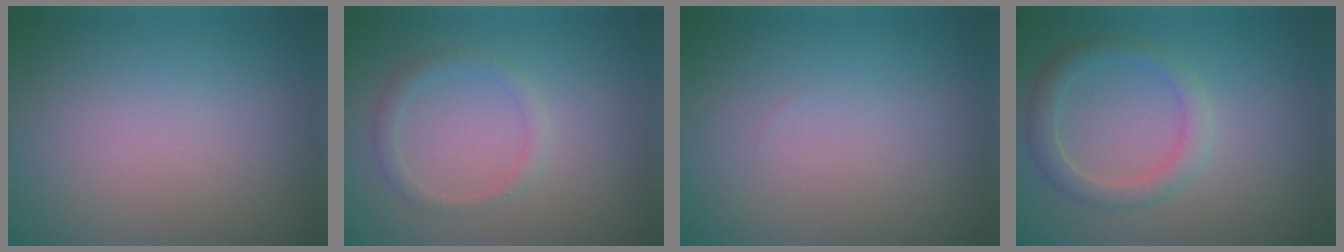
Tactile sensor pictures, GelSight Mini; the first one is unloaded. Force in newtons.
{"total": 1.4, "press": 1.4, "slide": 0.1}
{"total": 0.0}
{"total": 2.5, "press": 2.5, "slide": 0.1}